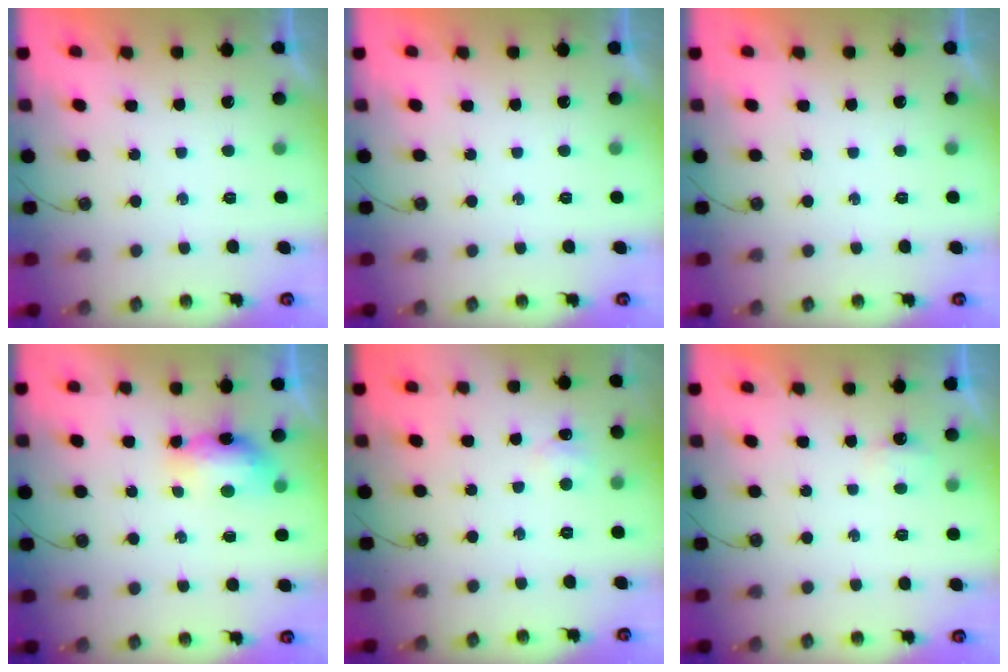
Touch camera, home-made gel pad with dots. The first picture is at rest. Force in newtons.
{"total": 0.0}
{"total": 0.0}
{"total": 8.4, "press": 8.0, "slide": 2.8}
{"total": 6.2, "press": 6.1, "slide": 1.0}
{"total": 2.6, "press": 2.6, "slide": 0.4}